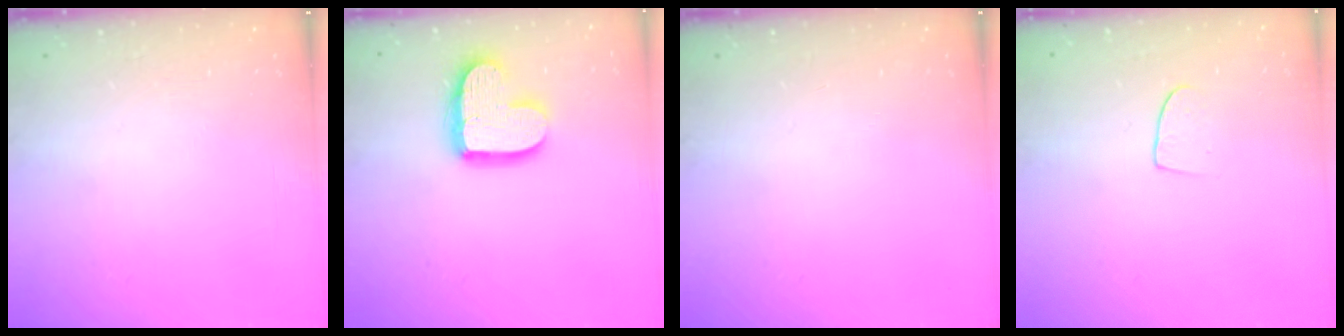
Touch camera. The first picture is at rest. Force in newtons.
{"total": 14.5, "press": 14.4, "slide": 1.3}
{"total": 0.0}
{"total": 6.3, "press": 6.3, "slide": 0.5}